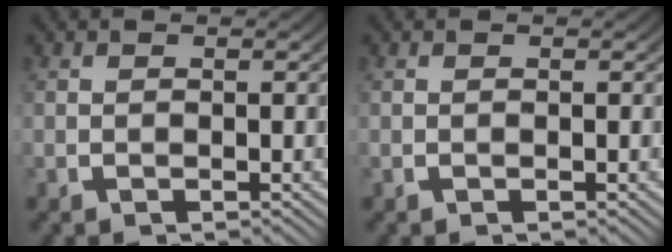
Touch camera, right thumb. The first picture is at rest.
{"total": 0.0}